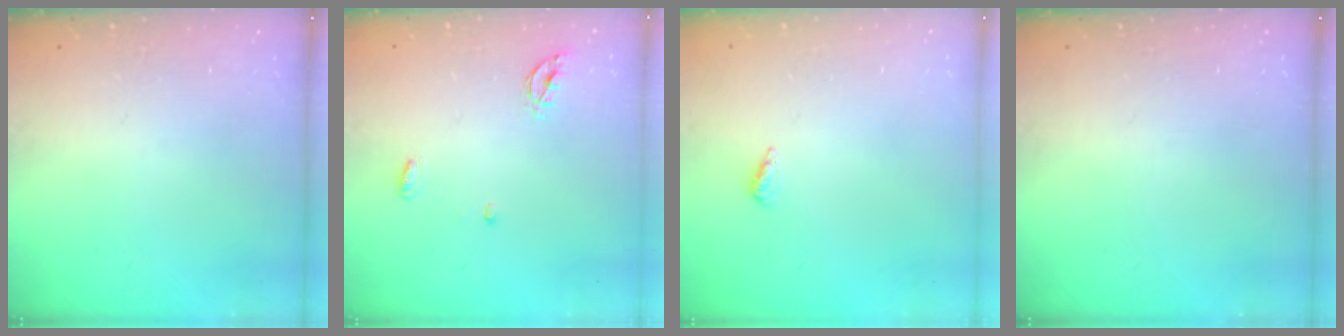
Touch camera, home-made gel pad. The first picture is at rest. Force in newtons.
{"total": 5.1, "press": 5.1, "slide": 0.6}
{"total": 2.6, "press": 2.2, "slide": 1.3}
{"total": 0.0}